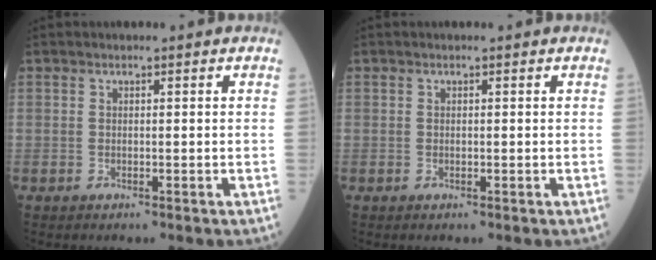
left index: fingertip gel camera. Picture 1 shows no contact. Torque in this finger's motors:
{"motor_torque": [-0.16, -0.10, -0.05, -0.01]}